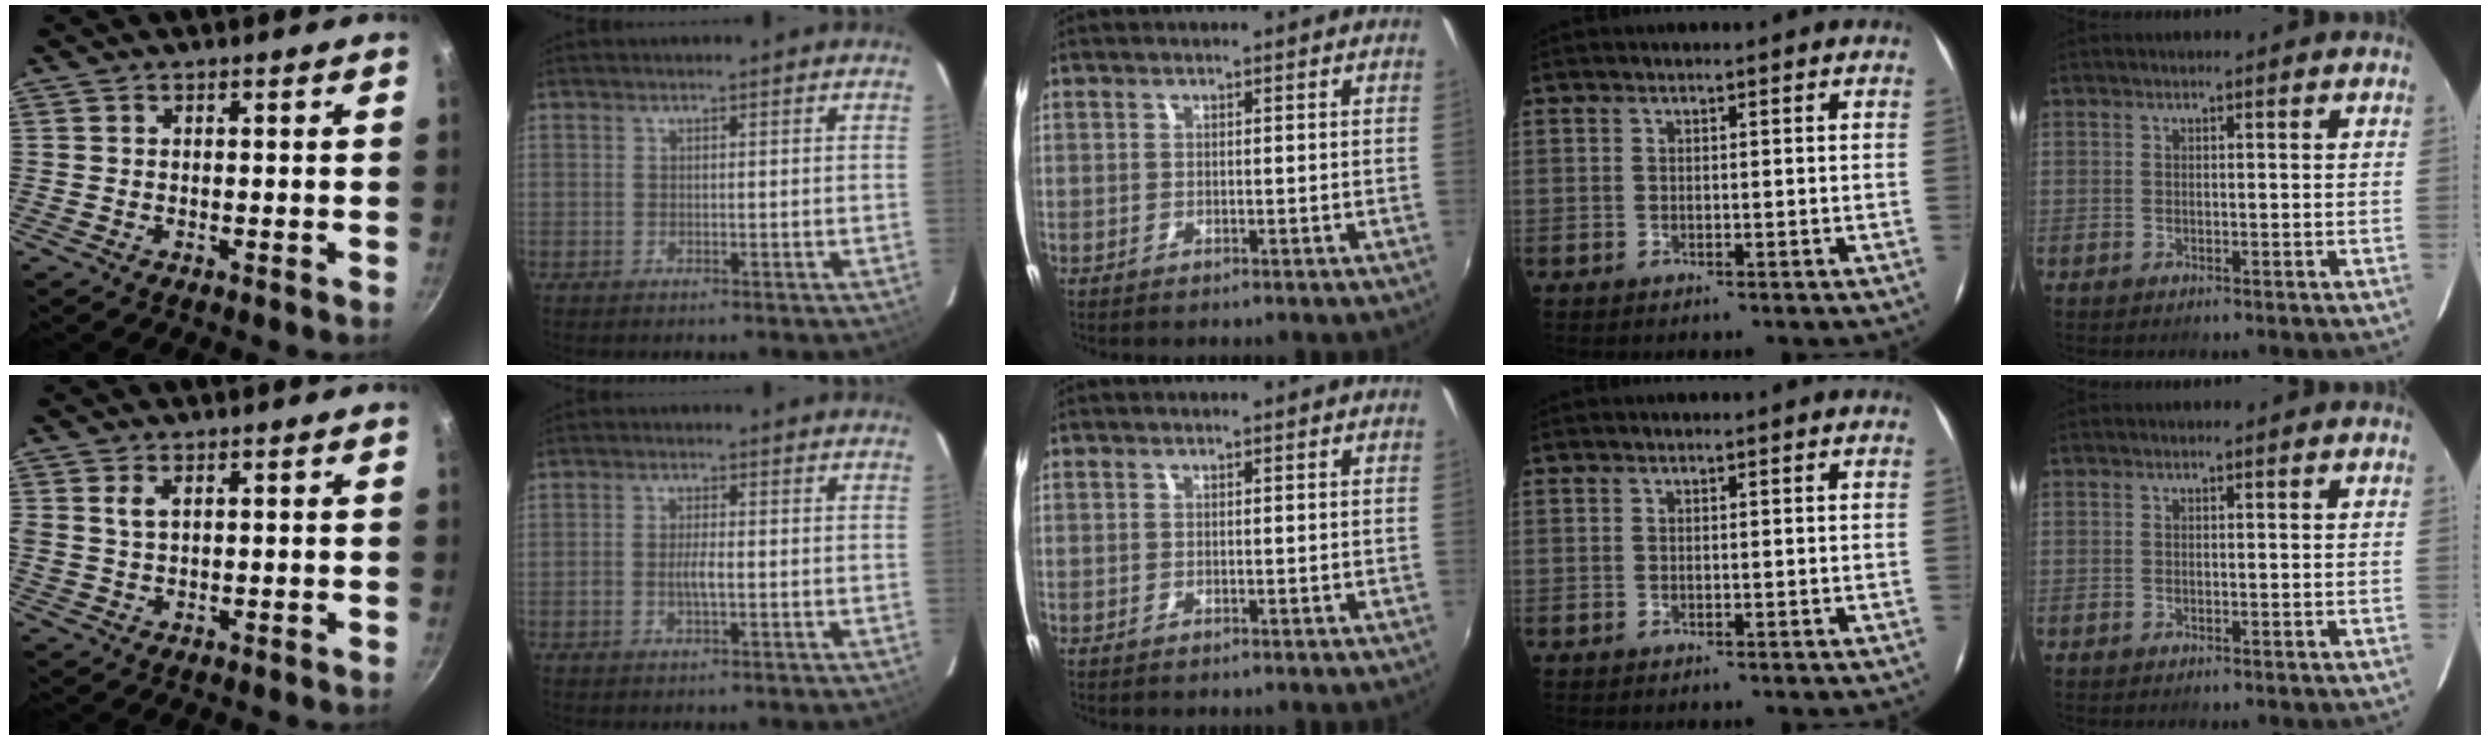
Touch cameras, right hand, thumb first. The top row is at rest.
{"thumb": {"total": 2.8, "force": [1.1, 1.6, 2.0], "torque": [-0.035, -0.005, 0.021]}, "index": {"total": 3.0, "force": [-0.6, 1.1, 2.8], "torque": [-0.056, 0.001, -0.013]}}